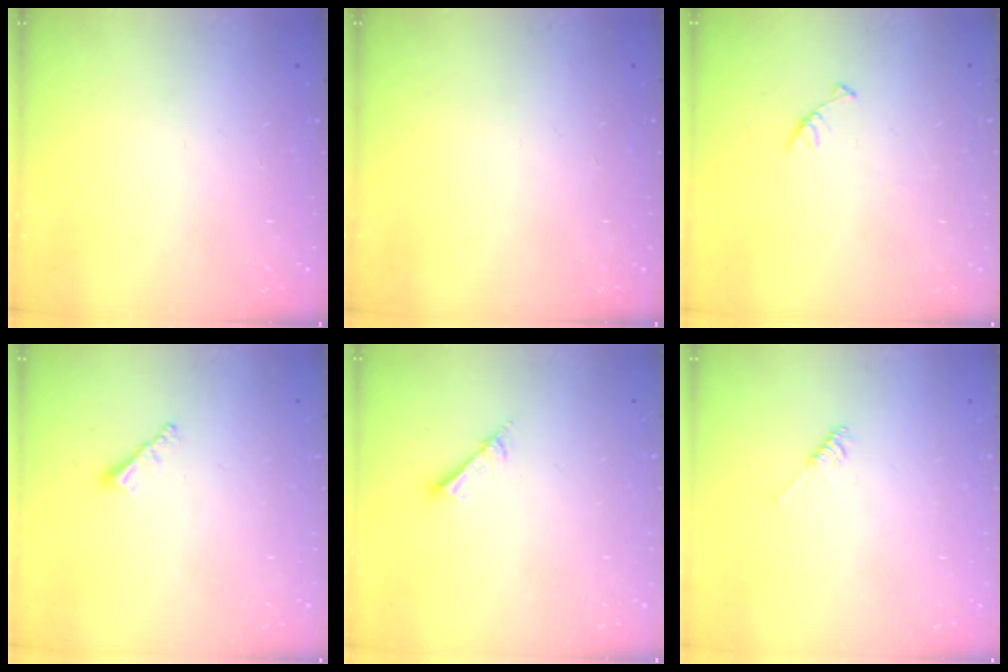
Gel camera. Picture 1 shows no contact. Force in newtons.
{"total": 0.0}
{"total": 3.0, "press": 3.0, "slide": 0.3}
{"total": 1.9, "press": 1.9, "slide": 0.5}
{"total": 2.6, "press": 2.6, "slide": 0.1}
{"total": 2.2, "press": 2.2, "slide": 0.5}